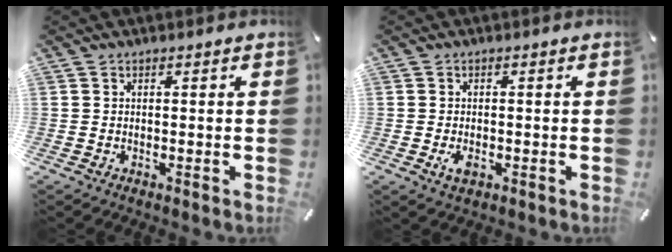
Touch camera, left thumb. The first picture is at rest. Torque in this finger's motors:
{"motor_torque": [0.02, 0.11, 0.03, -0.01, 0.02]}